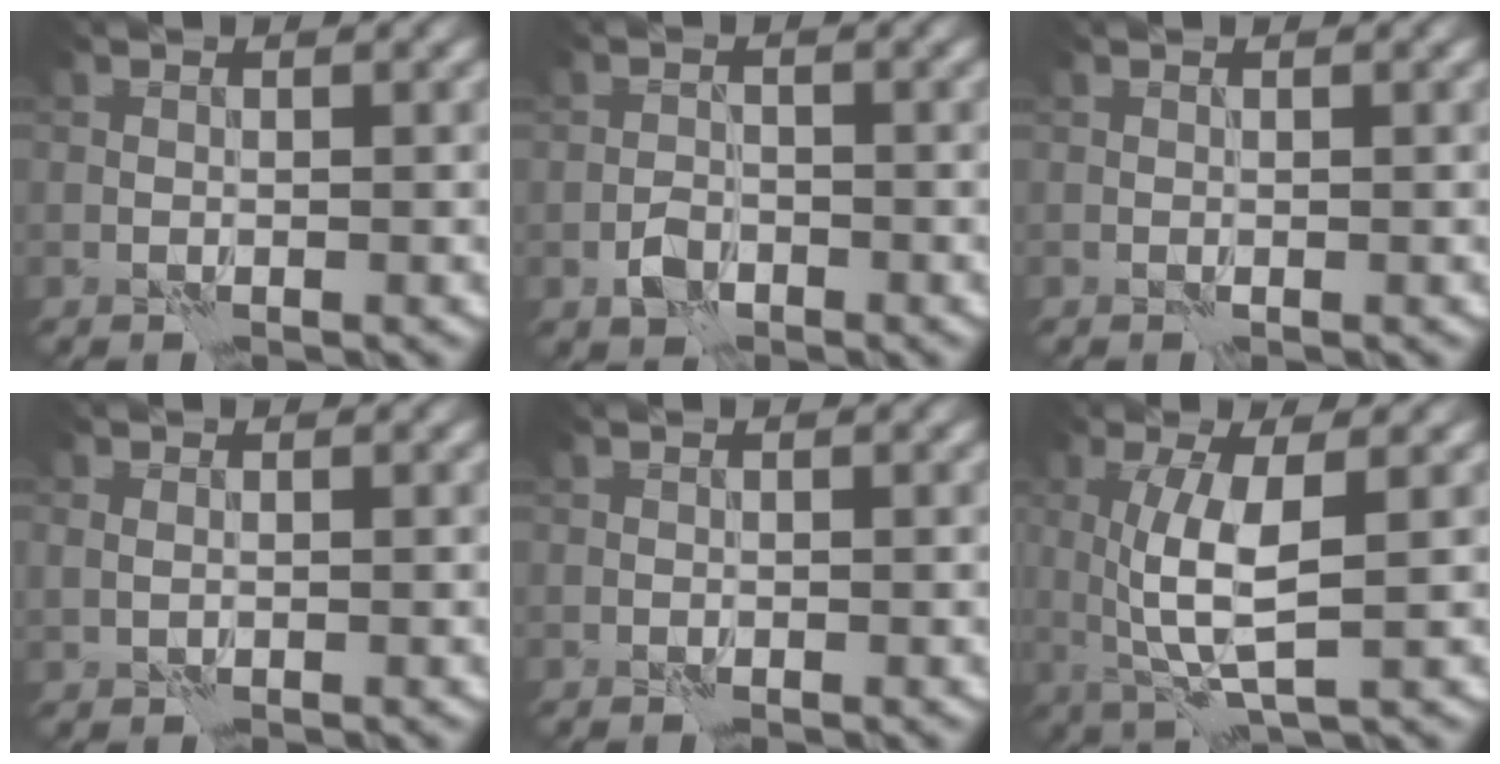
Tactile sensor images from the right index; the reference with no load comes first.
{"total": 2.1, "force": [-1.2, 1.3, 1.1], "torque": [-0.017, 0.006, -0.026]}
{"total": 0.0}
{"total": 1.2, "force": [0.0, 0.9, 0.8], "torque": [-0.015, -0.002, 0.003]}
{"total": 0.0}
{"total": 5.6, "force": [0.6, 1.5, 5.3], "torque": [-0.114, -0.004, 0.012]}